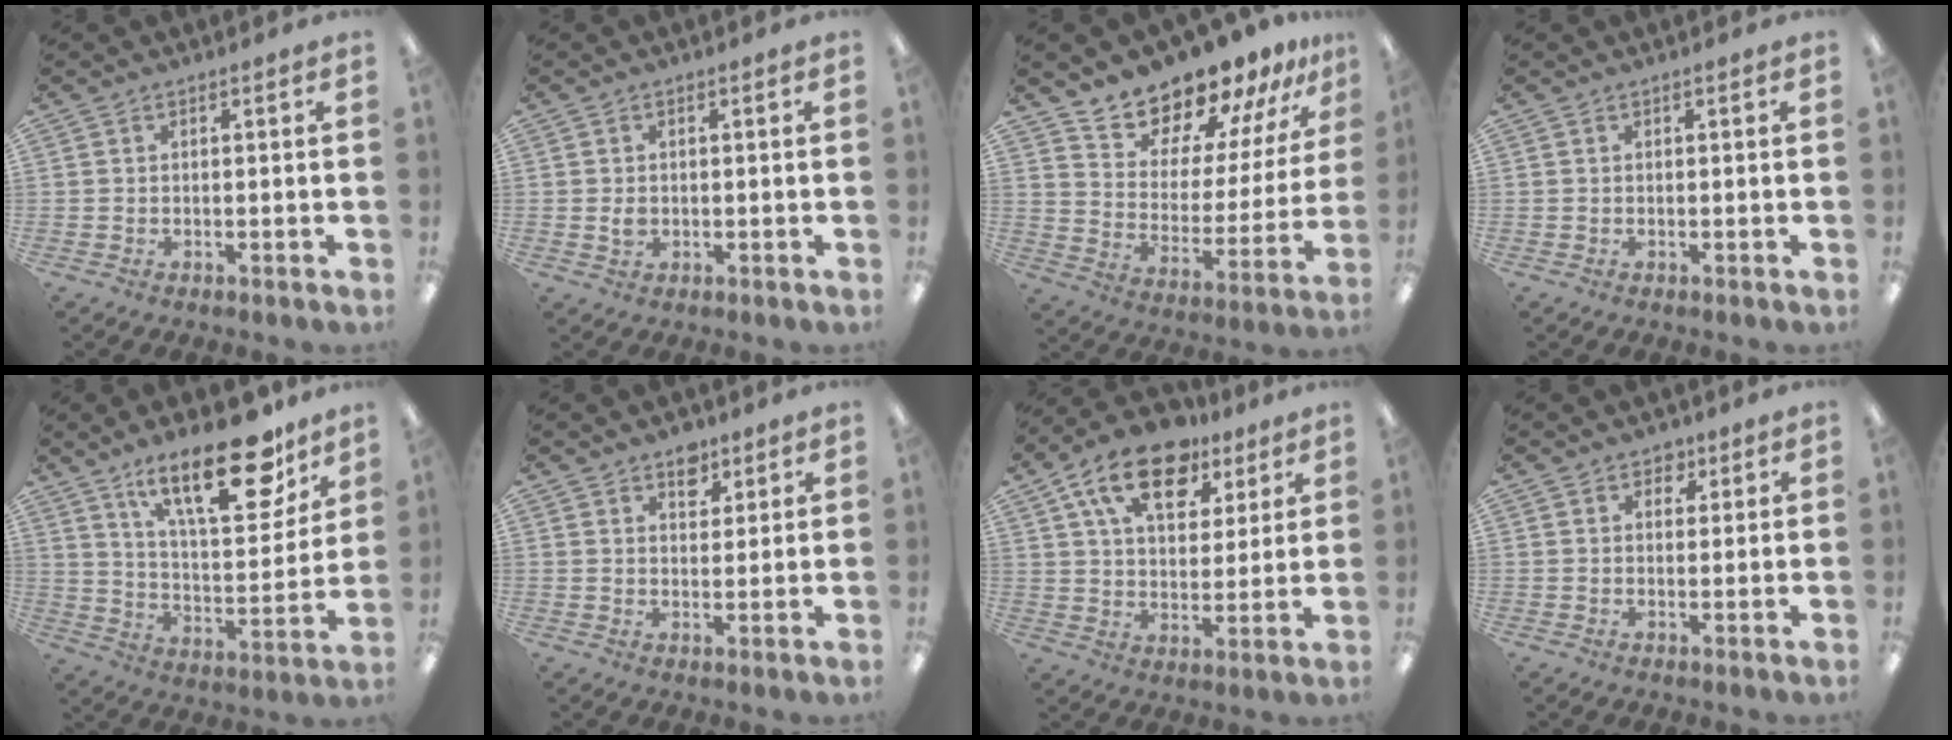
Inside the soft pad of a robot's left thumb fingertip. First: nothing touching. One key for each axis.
{"total": 2.0, "fx": 0.0, "fy": 1.6, "fz": 1.2, "tx": -0.015, "ty": 0.001, "tz": -0.002}
{"total": 15.5, "fx": 14.7, "fy": 4.7, "fz": 1.9, "tx": -0.043, "ty": -0.139, "tz": 0.263}
{"total": 0.0}
{"total": 24.1, "fx": 15.4, "fy": 9.1, "fz": 16.2, "tx": -0.237, "ty": -0.087, "tz": 0.251}
{"total": 5.3, "fx": 3.7, "fy": 3.2, "fz": 1.9, "tx": -0.008, "ty": -0.019, "tz": 0.062}
{"total": 16.9, "fx": 10.0, "fy": 9.6, "fz": 9.8, "tx": -0.159, "ty": -0.038, "tz": 0.177}
{"total": 2.9, "fx": 1.7, "fy": 2.1, "fz": 1.1, "tx": -0.001, "ty": -0.004, "tz": 0.026}